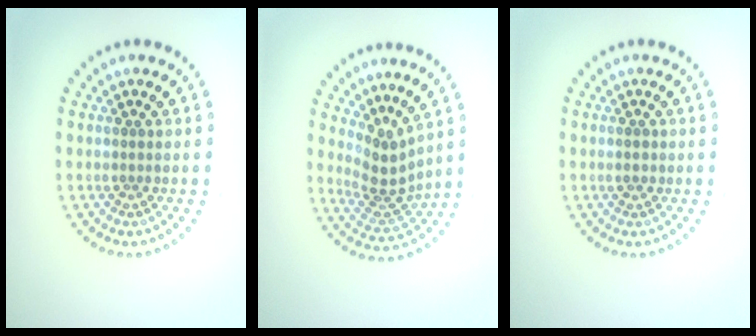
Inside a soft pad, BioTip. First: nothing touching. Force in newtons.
{"total": 3.3, "press": 2.4, "slide": 2.3}
{"total": 1.1, "press": 1.1, "slide": 0.1}